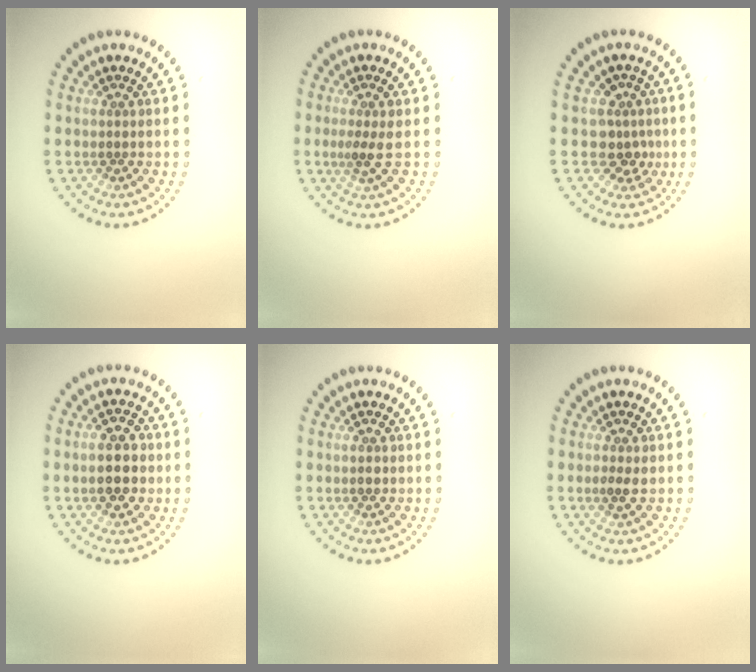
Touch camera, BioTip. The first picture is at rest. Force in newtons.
{"total": 1.5, "press": 1.2, "slide": 1.0}
{"total": 2.5, "press": 1.9, "slide": 1.7}
{"total": 3.7, "press": 3.7, "slide": 0.3}
{"total": 1.2, "press": 1.2, "slide": 0.2}
{"total": 1.2, "press": 1.2, "slide": 0.2}